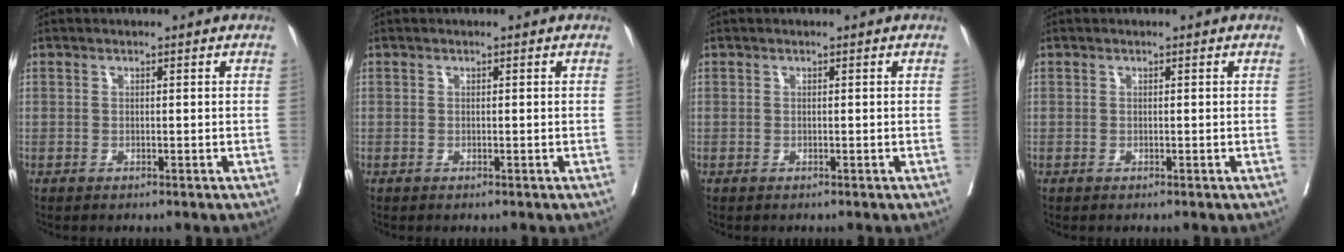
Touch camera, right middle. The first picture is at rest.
{"total": 0.0}
{"total": 0.0}
{"total": 0.0}